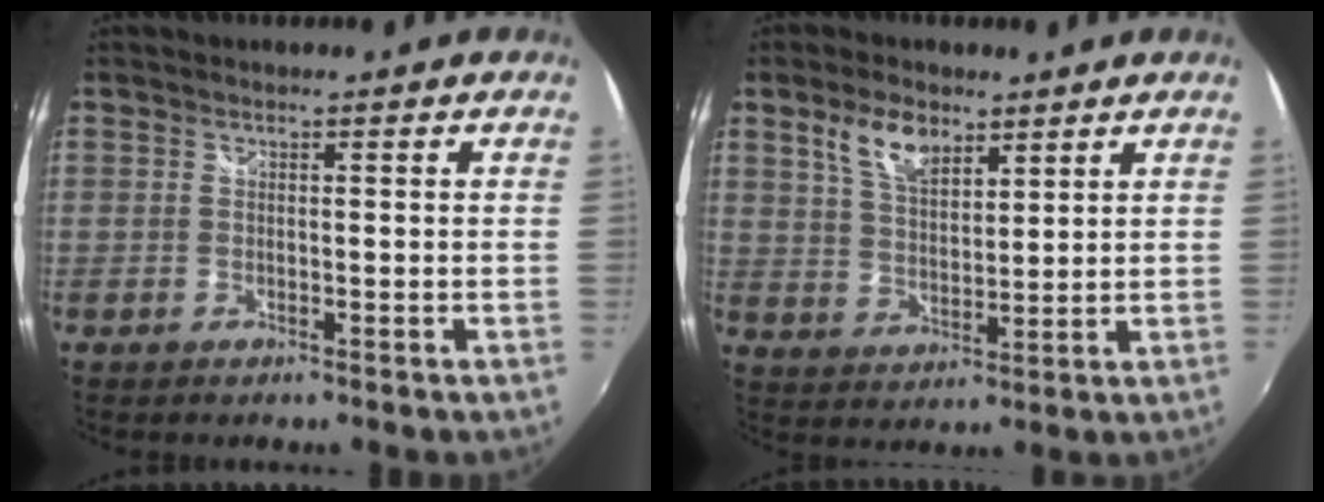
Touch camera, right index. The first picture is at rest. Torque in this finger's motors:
{"motor_torque": [0.23, 0.08, 0.35, 0.08]}